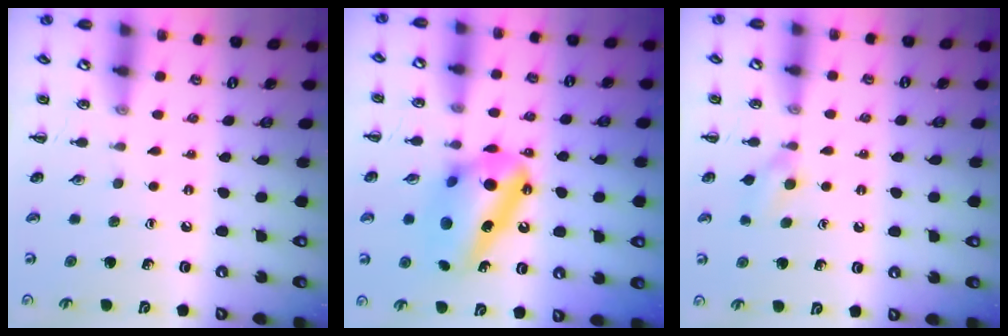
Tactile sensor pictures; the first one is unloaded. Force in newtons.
{"total": 15.0, "press": 14.9, "slide": 0.3}
{"total": 4.0, "press": 3.7, "slide": 1.4}